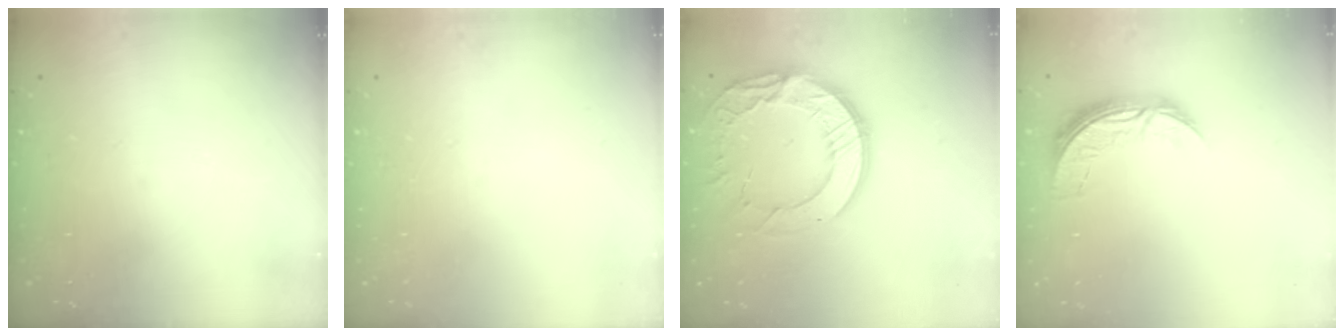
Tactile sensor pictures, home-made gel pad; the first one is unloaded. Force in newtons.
{"total": 0.0}
{"total": 17.6, "press": 17.5, "slide": 1.5}
{"total": 7.8, "press": 7.8, "slide": 0.3}